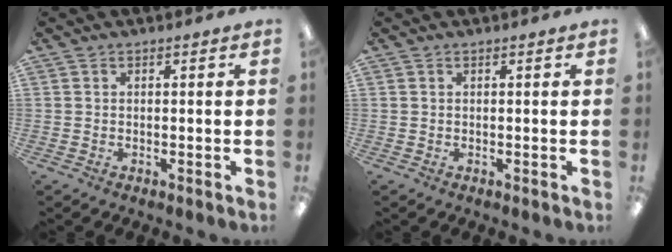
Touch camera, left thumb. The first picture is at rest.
{"total": 0.0}